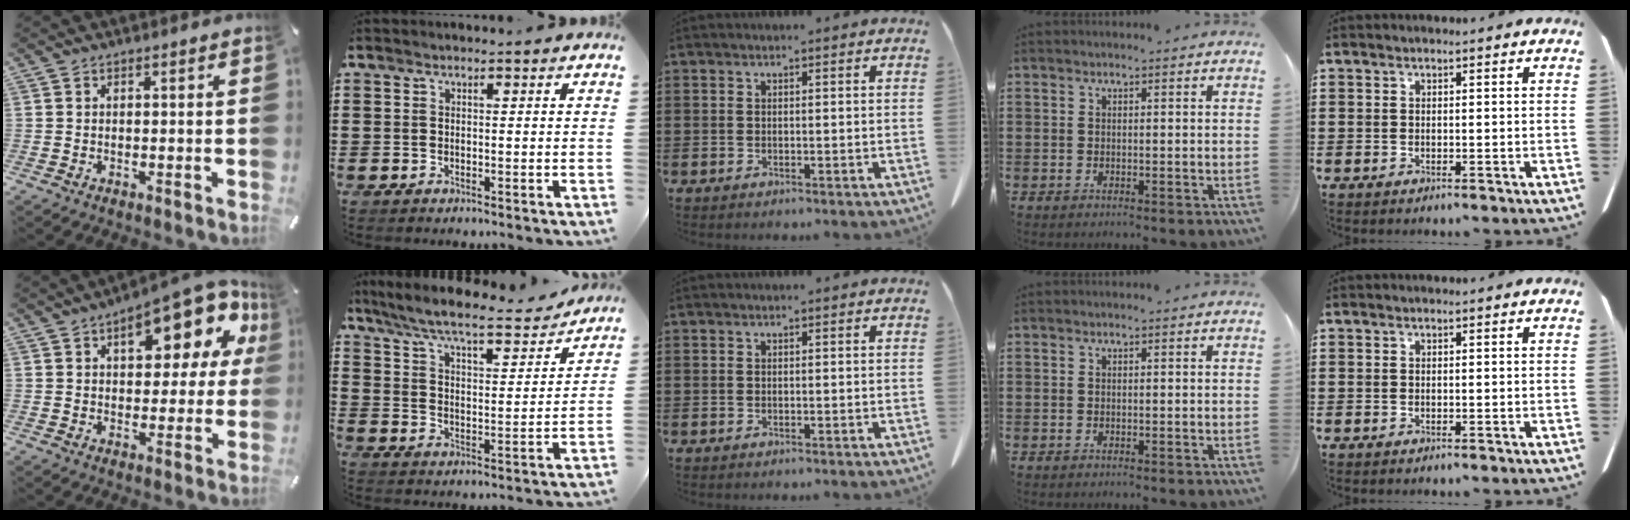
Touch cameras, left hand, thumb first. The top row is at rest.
{"thumb": {"total": 17.2, "force": [8.9, 8.1, 12.3], "torque": [-0.147, -0.056, 0.140]}, "index": {"total": 7.1, "force": [6.4, 0.2, 3.0], "torque": [-0.085, -0.040, 0.106]}}